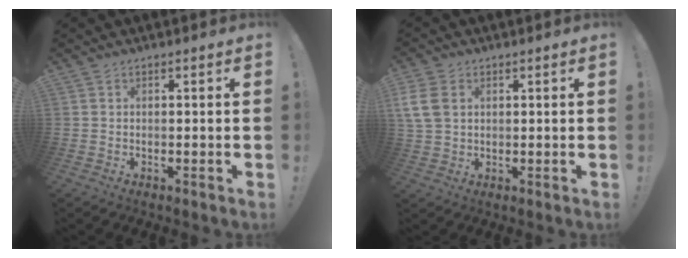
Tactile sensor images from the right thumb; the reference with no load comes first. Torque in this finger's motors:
{"motor_torque": [0.07, 0.01, 0.51, 0.07, 0.16]}